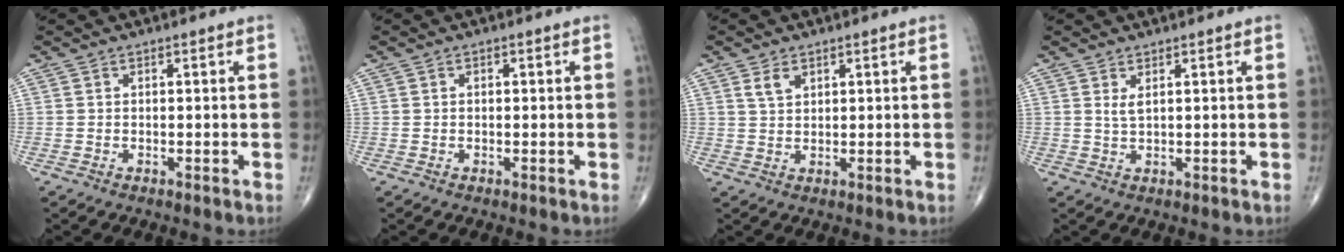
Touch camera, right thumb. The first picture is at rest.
{"total": 0.6, "force": [0.1, 0.3, 0.4], "torque": [-0.008, 0.001, 0.002]}
{"total": 2.8, "force": [1.5, 1.6, 1.7], "torque": [-0.026, -0.005, 0.033]}
{"total": 1.6, "force": [0.8, 0.4, 1.4], "torque": [-0.031, -0.005, 0.020]}